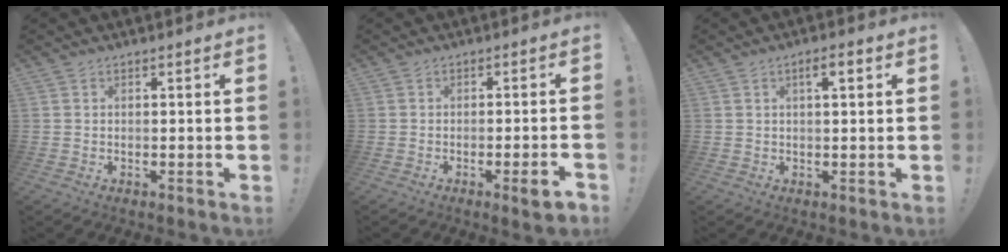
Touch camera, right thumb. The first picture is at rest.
{"total": 5.6, "force": [-2.1, 0.6, 5.2], "torque": [-0.072, 0.003, -0.031]}
{"total": 3.5, "force": [1.2, 0.9, 3.1], "torque": [-0.042, -0.003, 0.012]}